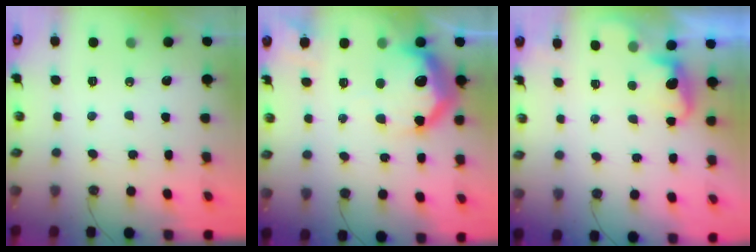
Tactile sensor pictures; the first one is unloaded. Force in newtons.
{"total": 19.4, "press": 19.4, "slide": 1.1}
{"total": 1.4, "press": 1.2, "slide": 0.8}